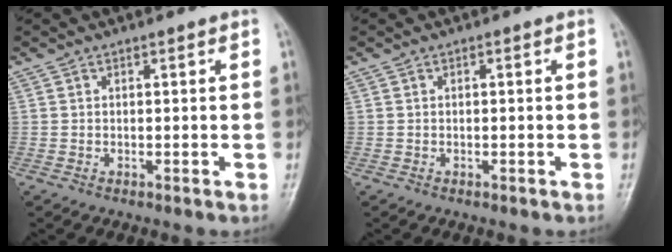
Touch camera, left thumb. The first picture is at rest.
{"total": 0.0}